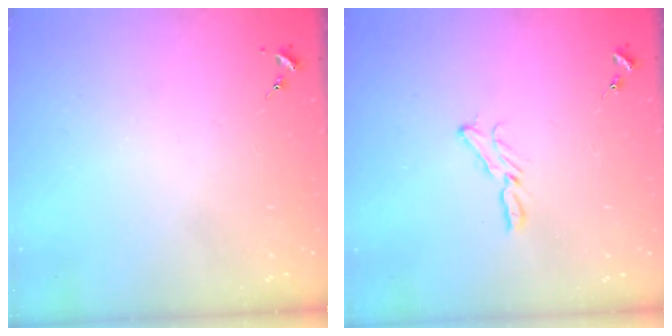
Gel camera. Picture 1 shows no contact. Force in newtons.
{"total": 5.4, "press": 5.4, "slide": 0.4}